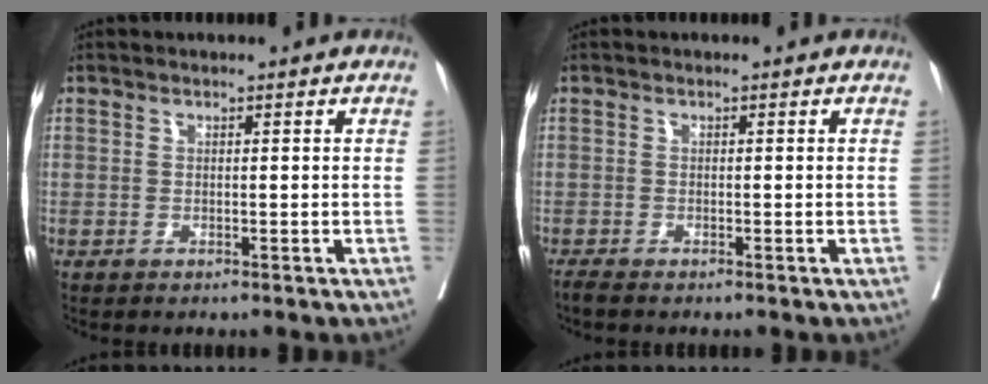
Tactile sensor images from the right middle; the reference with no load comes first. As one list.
[{"total": 1.1, "force": [-1.0, 0.0, 0.5], "torque": [-0.017, -0.005, -0.022]}]